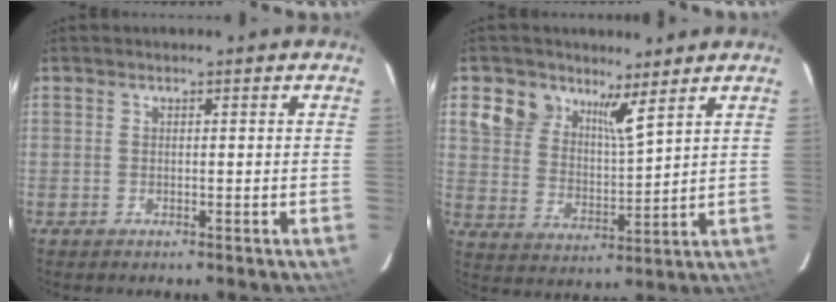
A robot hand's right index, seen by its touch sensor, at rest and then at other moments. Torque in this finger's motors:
{"motor_torque": [0.24, 0.07, 0.34, 0.07]}